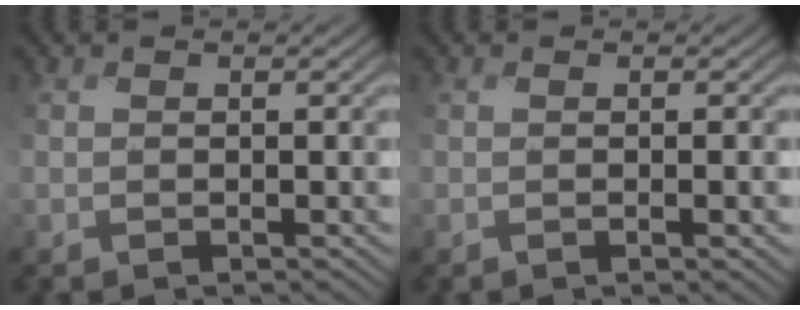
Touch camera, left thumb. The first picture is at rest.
{"total": 1.9, "force": [-0.2, 0.2, 1.9], "torque": [-0.031, 0.001, -0.005]}